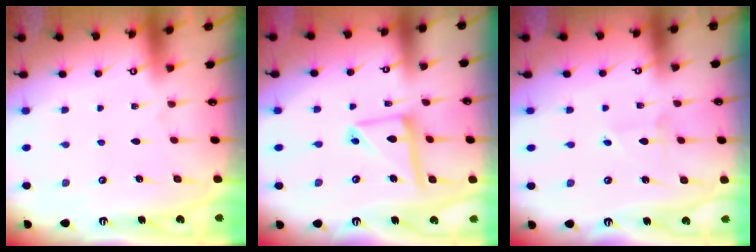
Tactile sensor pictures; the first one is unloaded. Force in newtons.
{"total": 12.8, "press": 12.8, "slide": 1.2}
{"total": 1.5, "press": 1.5, "slide": 0.1}